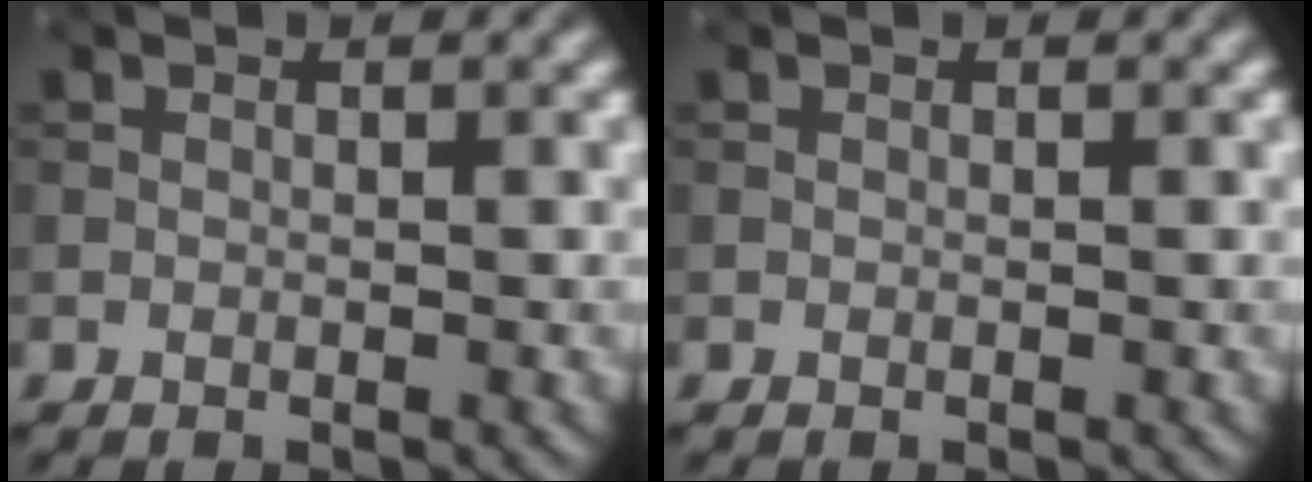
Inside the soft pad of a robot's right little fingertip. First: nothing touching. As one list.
[{"total": 0.0}]